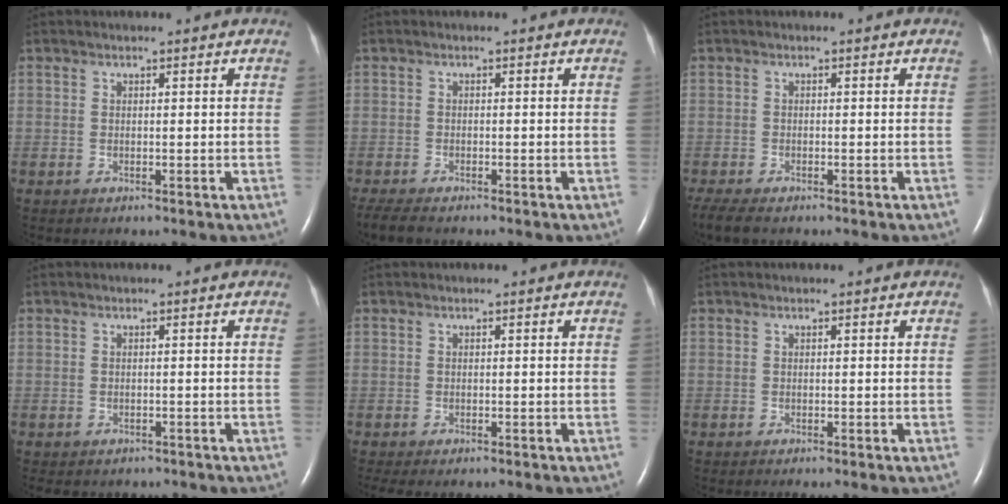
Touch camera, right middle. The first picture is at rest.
{"total": 4.1, "force": [-3.4, 0.9, 2.1], "torque": [-0.047, -0.014, -0.055]}
{"total": 4.0, "force": [-3.2, 1.8, 1.5], "torque": [-0.028, -0.007, -0.049]}
{"total": 3.9, "force": [-3.2, 2.0, 0.9], "torque": [-0.012, 0.002, -0.036]}
{"total": 2.5, "force": [-1.9, 0.9, 1.4], "torque": [-0.022, -0.008, -0.026]}
{"total": 0.0}